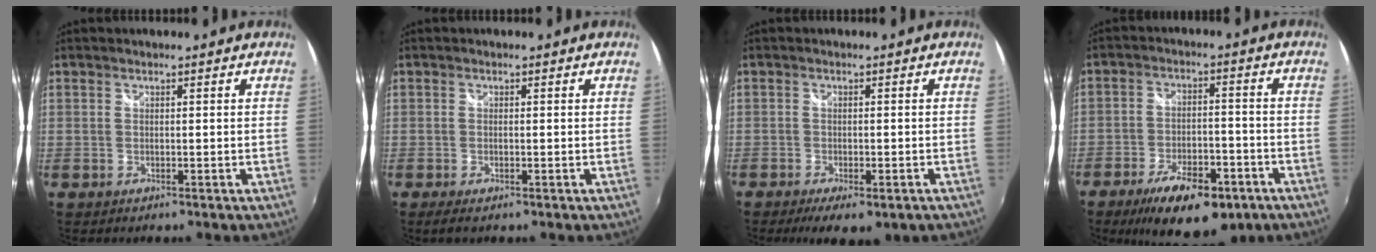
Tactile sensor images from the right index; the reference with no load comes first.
{"total": 1.8, "force": [-0.8, 0.3, 1.7], "torque": [-0.032, -0.006, -0.011]}
{"total": 7.5, "force": [-5.0, 2.5, 5.1], "torque": [-0.106, -0.029, -0.073]}
{"total": 16.3, "force": [-10.4, 6.6, 10.7], "torque": [-0.195, -0.016, -0.150]}